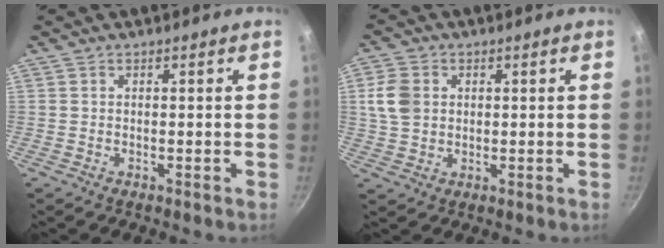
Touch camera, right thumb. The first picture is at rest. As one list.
[{"total": 6.6, "force": [1.2, 5.3, 3.9], "torque": [-0.064, 0.003, 0.023]}]